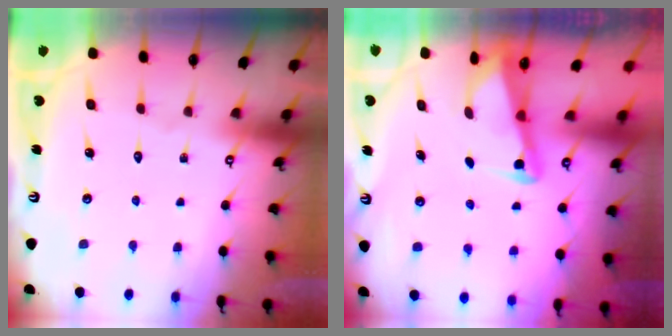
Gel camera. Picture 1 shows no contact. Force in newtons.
{"total": 2.9, "press": 2.9, "slide": 0.4}